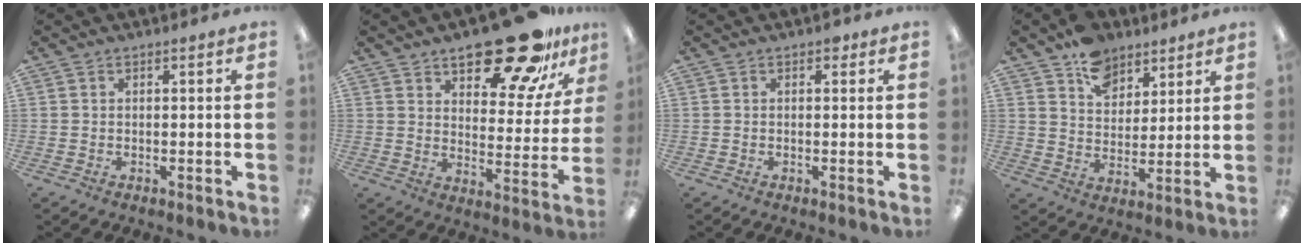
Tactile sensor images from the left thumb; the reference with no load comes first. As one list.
[{"total": 20.2, "force": [15.2, 8.0, 10.8], "torque": [-0.146, -0.099, 0.253]}, {"total": 1.4, "force": [0.7, 0.9, 0.8], "torque": [-0.008, 0.001, 0.010]}, {"total": 10.4, "force": [7.4, 6.7, 3.0], "torque": [-0.043, -0.044, 0.138]}]